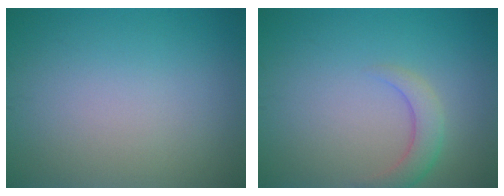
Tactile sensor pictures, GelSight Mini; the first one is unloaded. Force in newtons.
{"total": 2.5, "press": 2.5, "slide": 0.2}